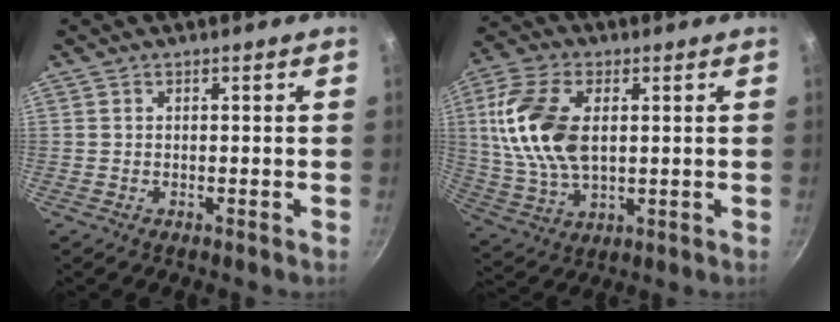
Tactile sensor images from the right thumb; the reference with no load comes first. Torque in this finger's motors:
{"motor_torque": [-0.26, 1.30, 1.67, 0.48, 0.47]}